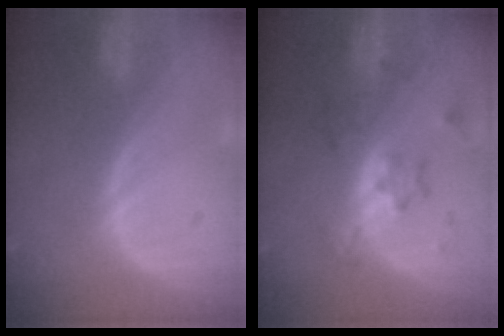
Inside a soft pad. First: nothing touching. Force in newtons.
{"total": 6.0, "press": 6.0, "slide": 0.6}